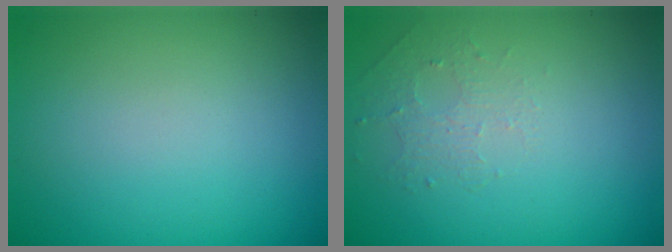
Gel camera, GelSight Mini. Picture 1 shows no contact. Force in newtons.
{"total": 1.3, "press": 0.7, "slide": 1.2}